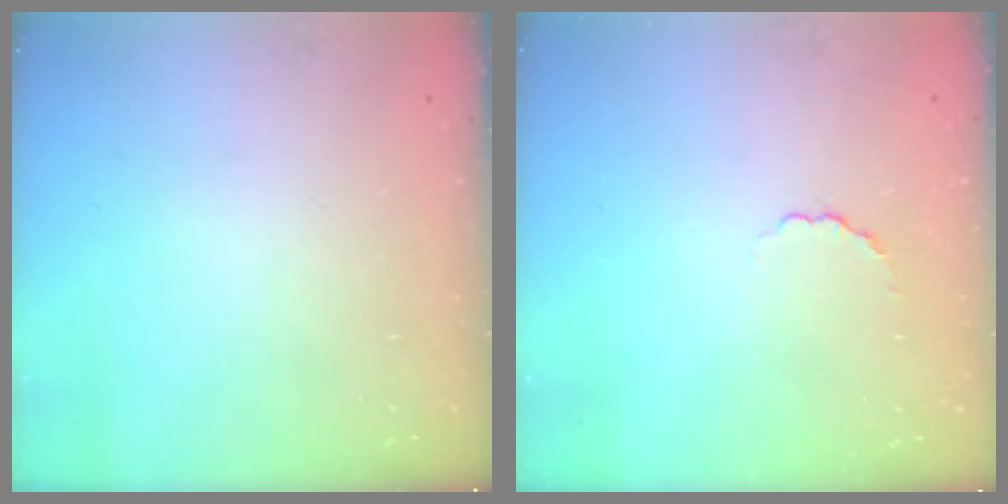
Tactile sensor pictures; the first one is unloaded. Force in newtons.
{"total": 2.5, "press": 2.3, "slide": 0.9}